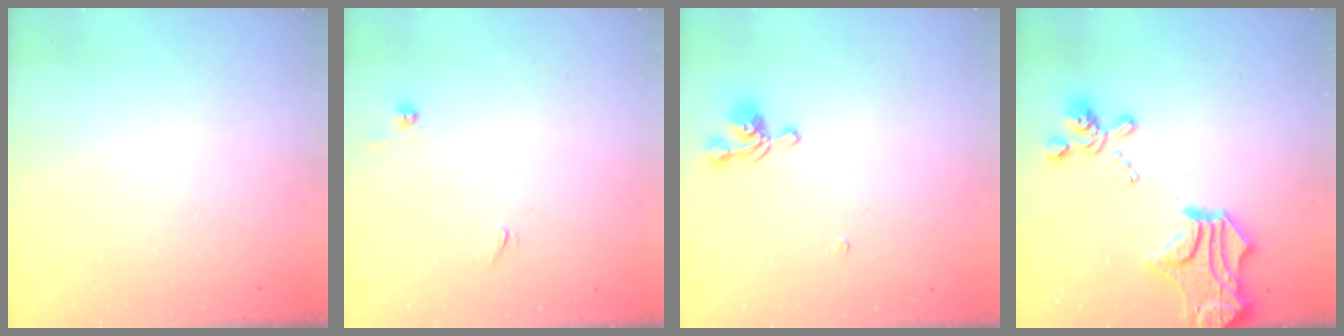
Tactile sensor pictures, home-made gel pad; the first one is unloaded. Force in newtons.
{"total": 0.5, "press": 0.4, "slide": 0.4}
{"total": 1.1, "press": 0.6, "slide": 0.9}
{"total": 9.2, "press": 8.7, "slide": 2.9}